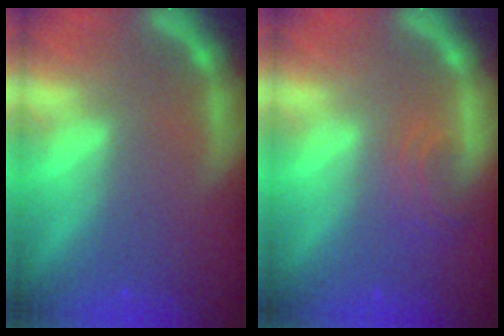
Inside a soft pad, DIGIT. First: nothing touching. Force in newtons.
{"total": 2.4}